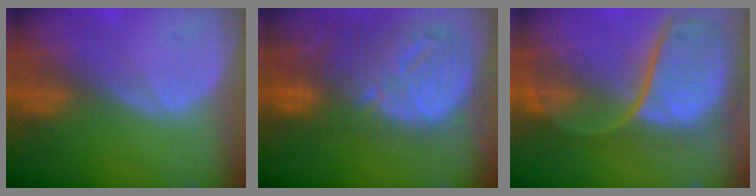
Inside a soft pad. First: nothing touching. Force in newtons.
{"total": 13.0, "press": 11.3, "slide": 6.4}
{"total": 11.6, "press": 9.9, "slide": 6.1}